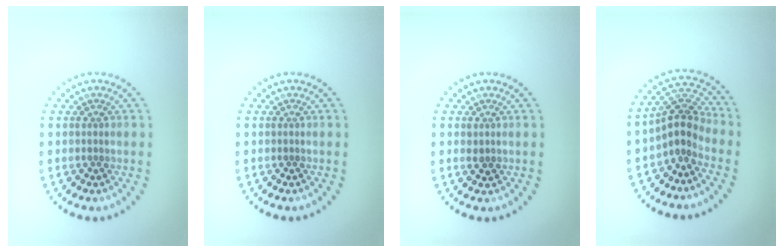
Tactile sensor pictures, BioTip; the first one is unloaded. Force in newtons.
{"total": 0.0}
{"total": 0.8, "press": 0.8, "slide": 0.1}
{"total": 3.4, "press": 2.7, "slide": 2.1}